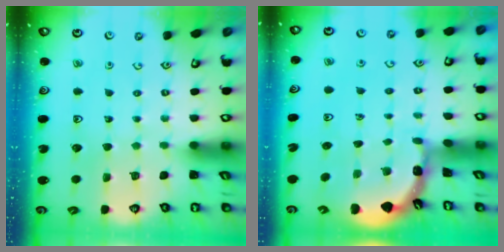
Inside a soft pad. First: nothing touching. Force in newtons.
{"total": 1.7, "press": 1.6, "slide": 0.1}